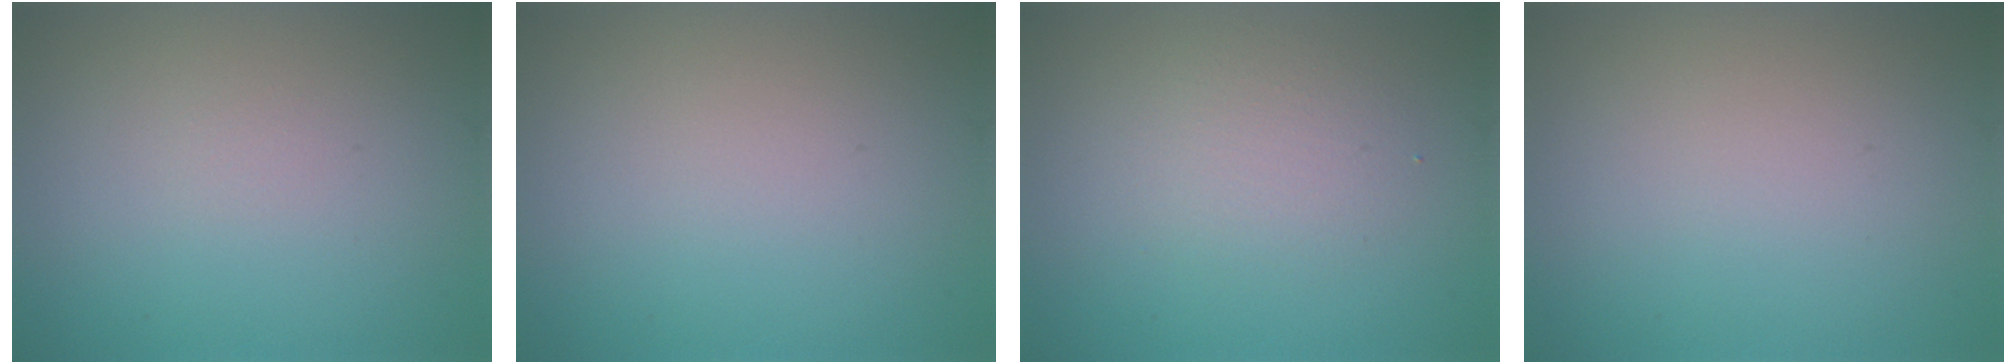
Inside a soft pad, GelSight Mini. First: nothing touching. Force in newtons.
{"total": 0.0}
{"total": 2.2, "press": 2.2, "slide": 0.1}
{"total": 0.0}